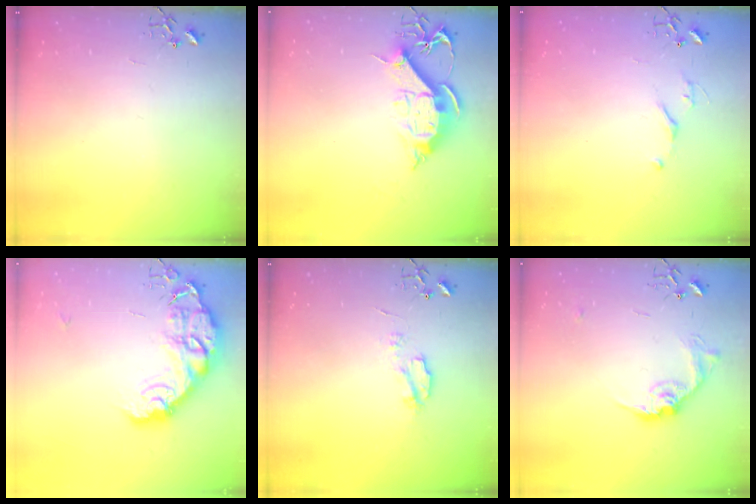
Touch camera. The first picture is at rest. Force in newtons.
{"total": 11.4, "press": 11.3, "slide": 1.1}
{"total": 4.3, "press": 4.3, "slide": 0.6}
{"total": 18.2, "press": 18.2, "slide": 1.3}
{"total": 5.1, "press": 5.0, "slide": 0.7}
{"total": 13.4, "press": 13.3, "slide": 0.8}